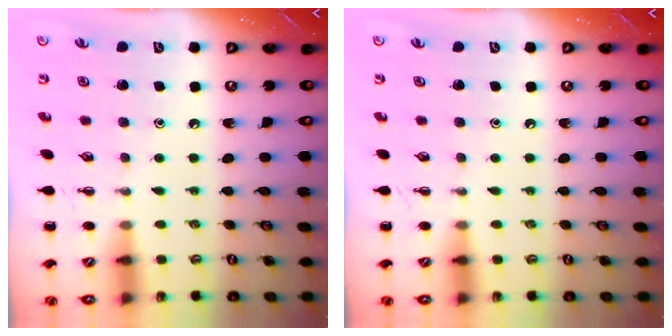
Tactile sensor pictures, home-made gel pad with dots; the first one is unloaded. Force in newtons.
{"total": 0.0}